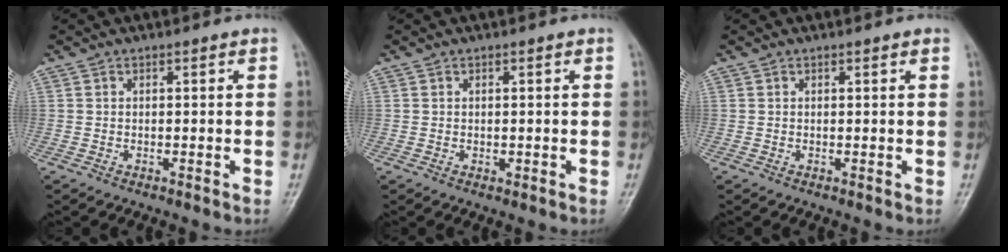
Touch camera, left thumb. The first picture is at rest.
{"total": 0.7, "force": [0.1, 0.5, 0.5], "torque": [-0.006, -0.002, 0.004]}
{"total": 0.8, "force": [0.6, 0.1, 0.5], "torque": [-0.005, 0.002, 0.007]}